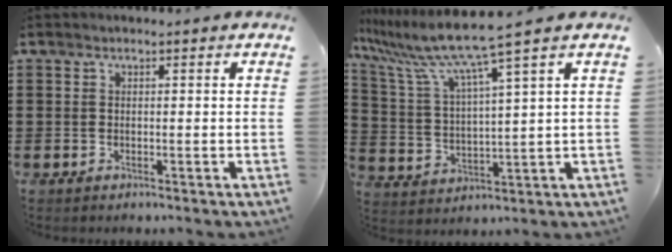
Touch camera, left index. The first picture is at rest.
{"total": 8.8, "force": [6.8, -0.6, 5.6], "torque": [-0.136, -0.040, 0.112]}